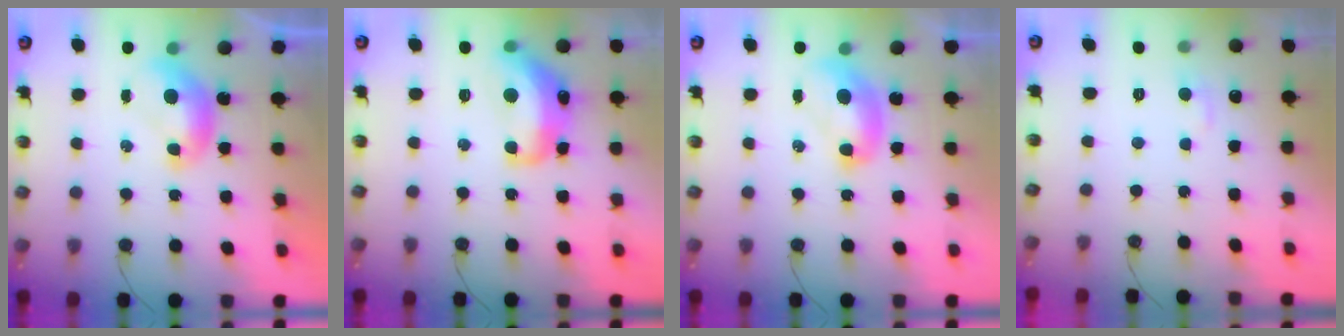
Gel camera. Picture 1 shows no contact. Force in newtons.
{"total": 8.2, "press": 8.1, "slide": 0.9}
{"total": 2.1, "press": 2.1, "slide": 0.2}
{"total": 1.7, "press": 1.6, "slide": 0.6}